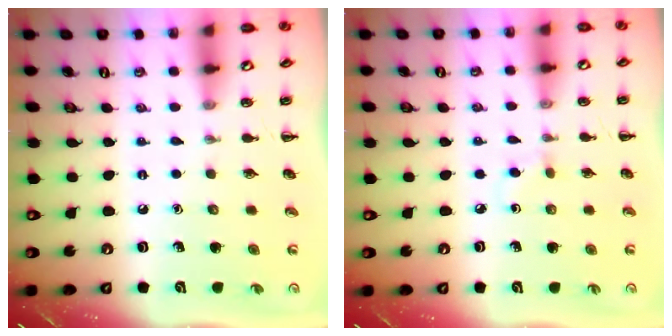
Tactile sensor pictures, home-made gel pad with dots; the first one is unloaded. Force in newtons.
{"total": 2.1, "press": 1.8, "slide": 1.0}